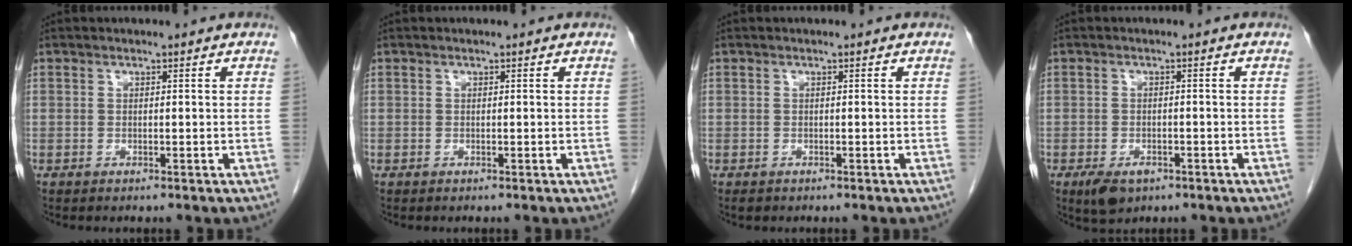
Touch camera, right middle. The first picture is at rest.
{"total": 0.0}
{"total": 0.6, "force": [-0.4, 0.3, 0.2], "torque": [-0.009, 0.000, -0.004]}
{"total": 3.8, "force": [-2.2, 2.0, 2.4], "torque": [-0.048, -0.005, -0.028]}